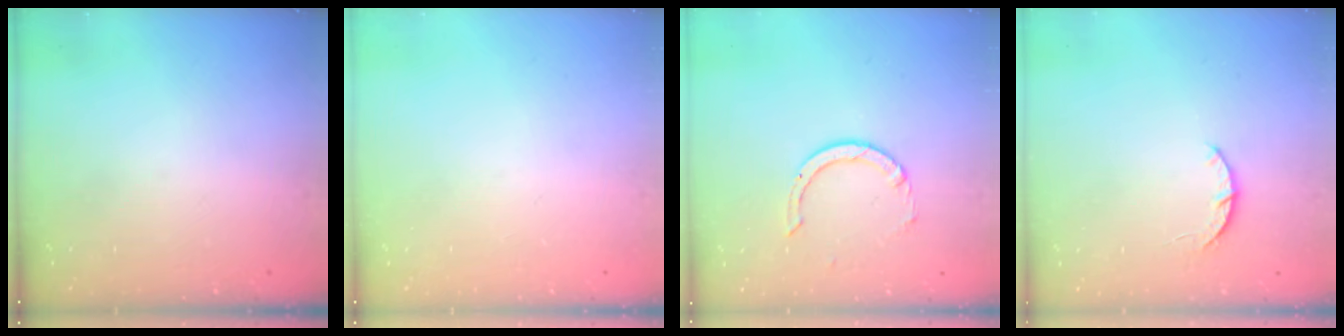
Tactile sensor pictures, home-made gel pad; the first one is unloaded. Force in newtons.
{"total": 0.0}
{"total": 1.7, "press": 1.7, "slide": 0.1}
{"total": 2.9, "press": 2.8, "slide": 0.5}